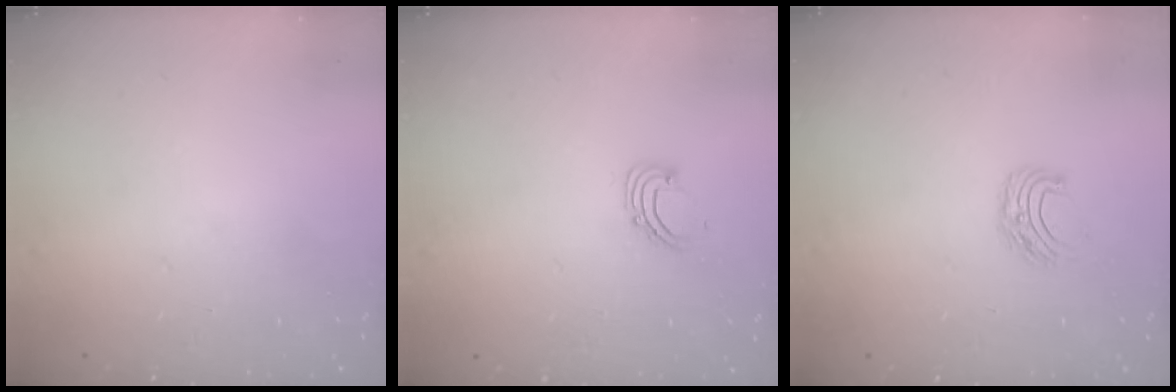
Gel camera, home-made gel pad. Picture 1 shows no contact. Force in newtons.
{"total": 2.9, "press": 2.9, "slide": 0.2}
{"total": 6.2, "press": 6.2, "slide": 0.5}